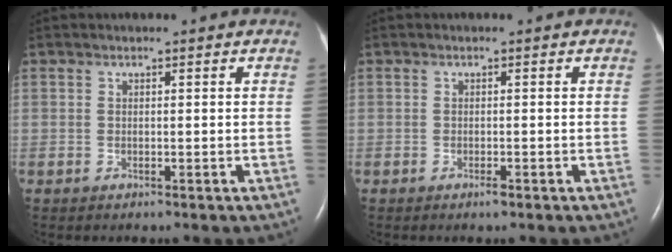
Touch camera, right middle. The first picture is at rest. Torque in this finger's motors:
{"motor_torque": [0.15, 0.02, 0.10, 0.02]}